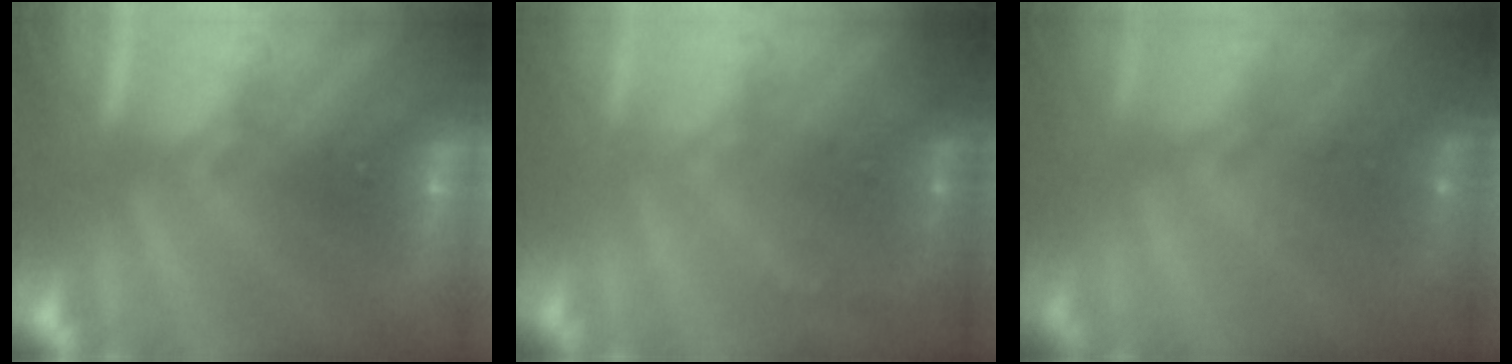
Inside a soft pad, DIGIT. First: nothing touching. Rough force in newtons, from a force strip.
{"total": 1.9}
{"total": 2.3}